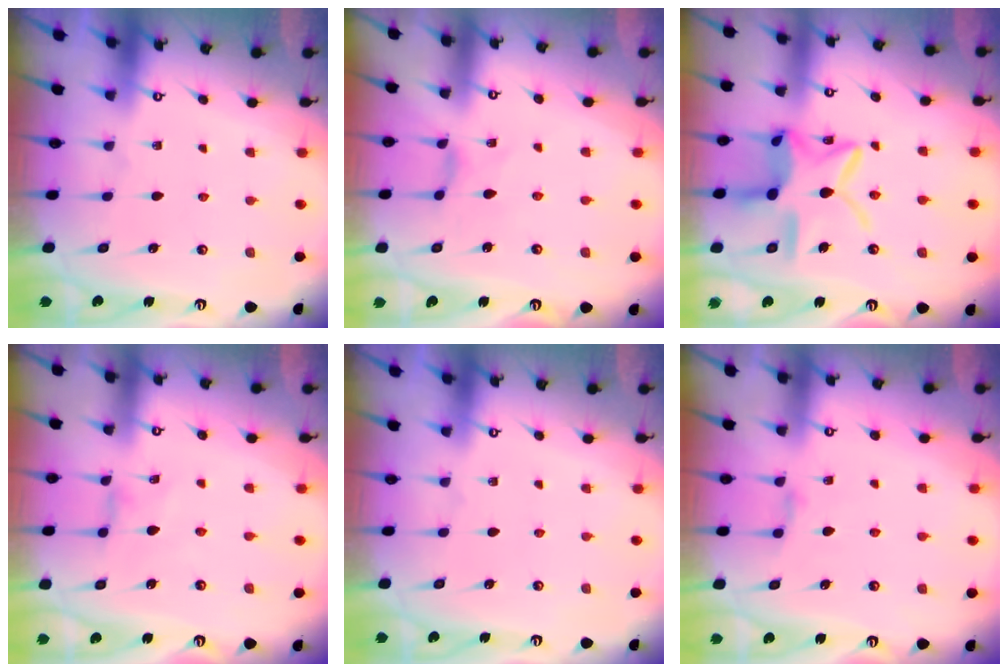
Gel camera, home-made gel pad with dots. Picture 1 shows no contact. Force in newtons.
{"total": 1.3, "press": 1.3, "slide": 0.2}
{"total": 15.2, "press": 15.1, "slide": 1.2}
{"total": 0.0}
{"total": 0.0}
{"total": 2.6, "press": 2.6, "slide": 0.4}